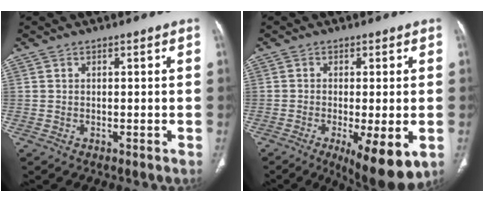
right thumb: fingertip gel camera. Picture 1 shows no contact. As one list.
[{"total": 10.6, "force": [-3.9, 3.0, 9.4], "torque": [-0.138, -0.018, -0.051]}]